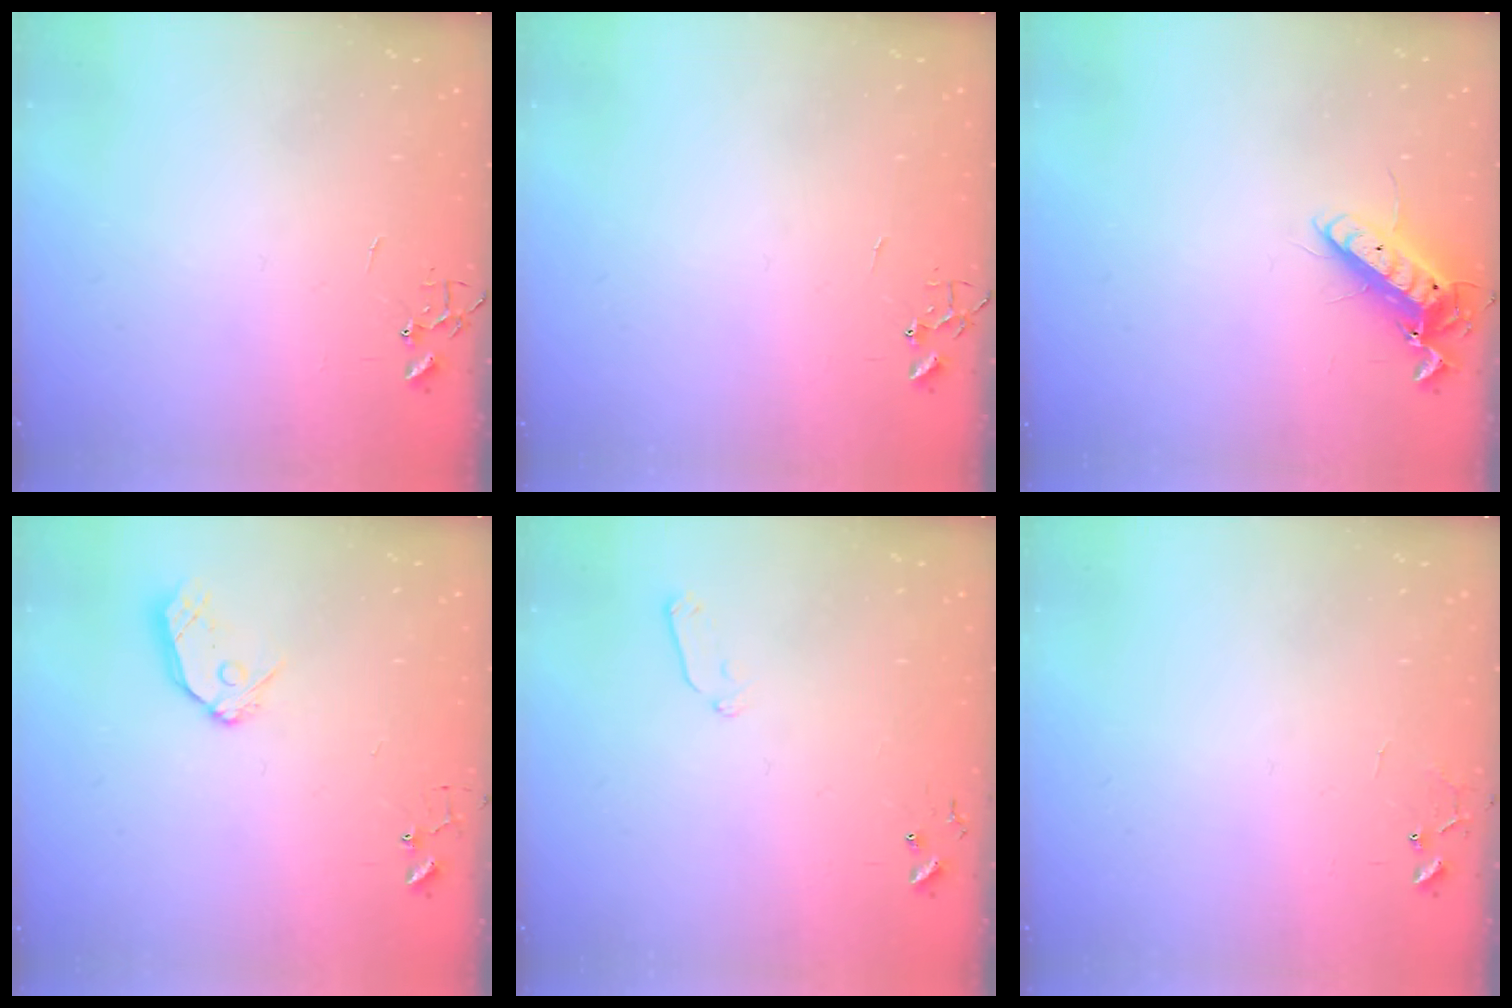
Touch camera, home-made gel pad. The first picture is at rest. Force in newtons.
{"total": 0.0}
{"total": 12.2, "press": 12.1, "slide": 1.7}
{"total": 9.5, "press": 9.5, "slide": 0.9}
{"total": 6.0, "press": 5.9, "slide": 1.0}
{"total": 6.6, "press": 6.6, "slide": 0.5}